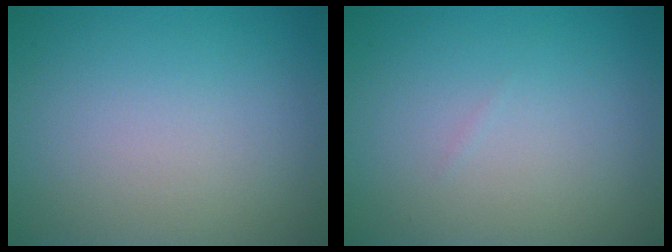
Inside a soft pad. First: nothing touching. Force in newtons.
{"total": 0.0}